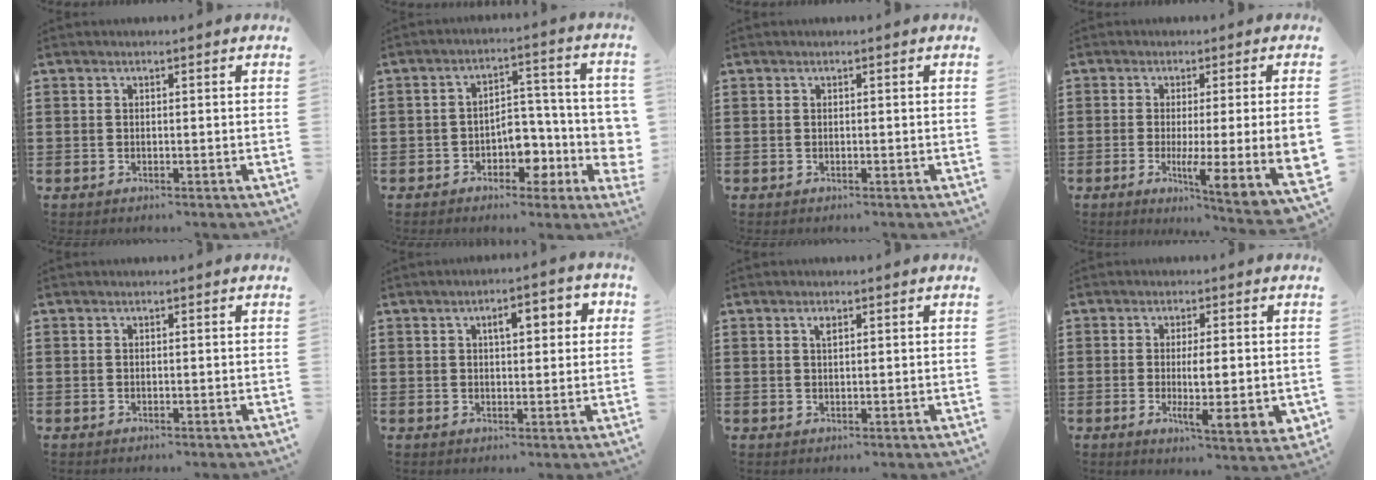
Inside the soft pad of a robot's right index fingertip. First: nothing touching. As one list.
[{"total": 6.2, "force": [-2.3, 4.2, 3.9], "torque": [-0.055, 0.007, -0.044]}, {"total": 0.0}, {"total": 8.2, "force": [-0.7, 0.8, 8.1], "torque": [-0.132, -0.030, -0.012]}, {"total": 0.0}, {"total": 4.3, "force": [1.3, 1.8, 3.7], "torque": [-0.053, 0.002, 0.012]}, {"total": 1.2, "force": [0.6, 0.4, 1.0], "torque": [-0.022, 0.005, 0.009]}, {"total": 6.0, "force": [-0.4, 1.1, 5.9], "torque": [-0.094, -0.016, -0.012]}]